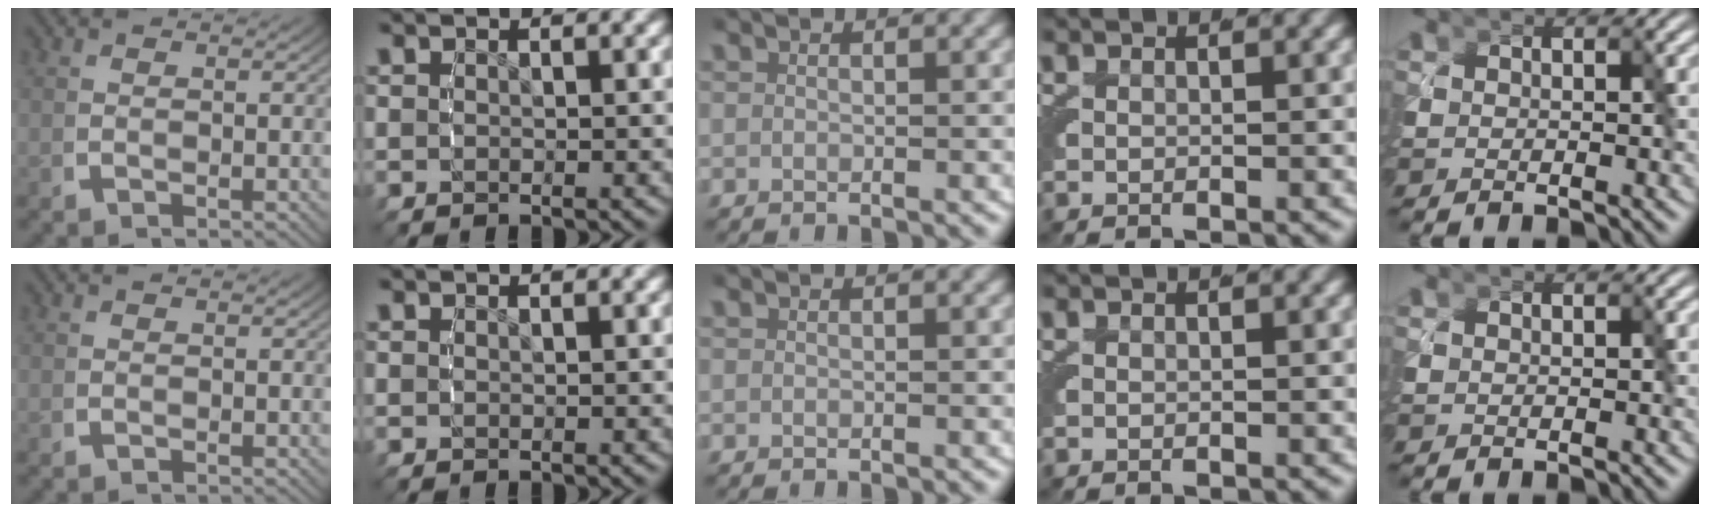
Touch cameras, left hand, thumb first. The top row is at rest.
{}